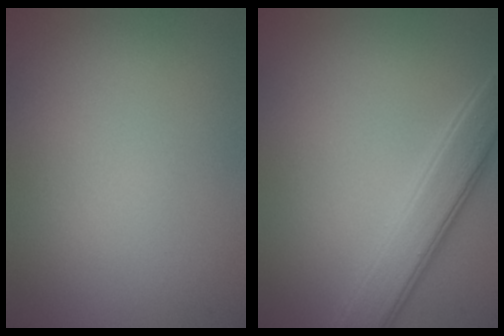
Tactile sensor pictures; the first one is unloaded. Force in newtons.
{"total": 4.4, "press": 4.4, "slide": 0.1}